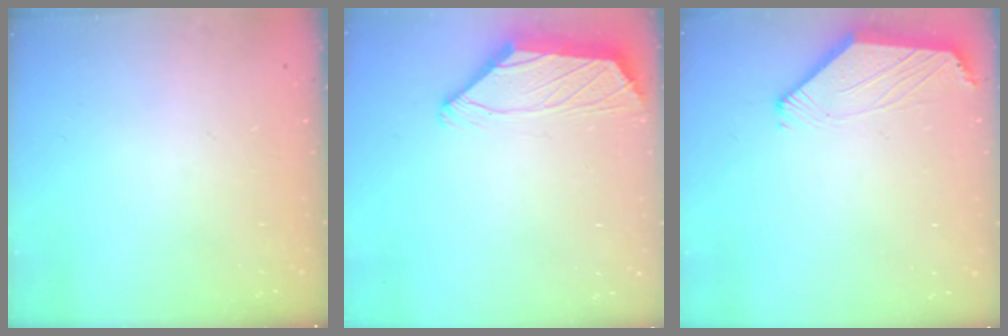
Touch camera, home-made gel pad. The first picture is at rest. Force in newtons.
{"total": 1.8, "press": 1.6, "slide": 0.7}
{"total": 0.8, "press": 0.8, "slide": 0.1}